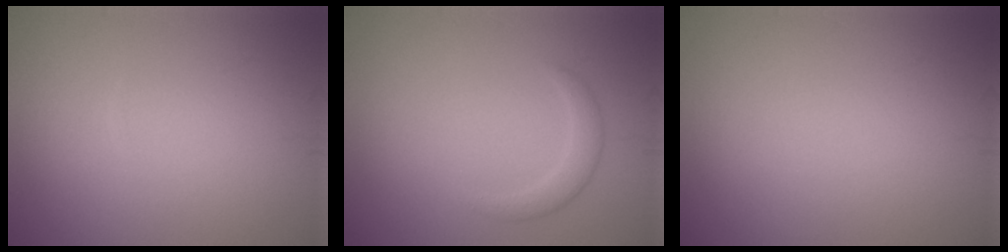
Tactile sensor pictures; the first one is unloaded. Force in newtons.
{"total": 1.6, "press": 1.6, "slide": 0.1}
{"total": 0.0}